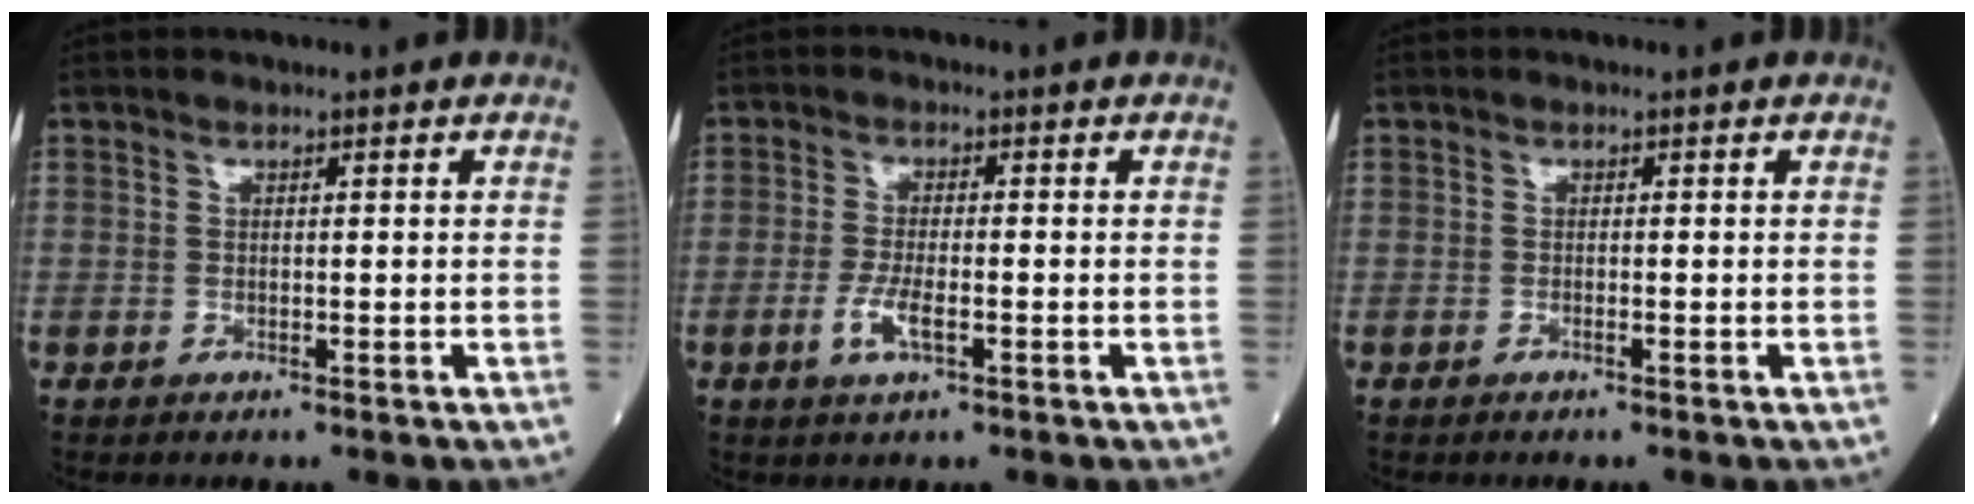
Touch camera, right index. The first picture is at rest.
{"total": 4.0, "force": [-1.4, 1.0, 3.6], "torque": [-0.077, -0.002, -0.025]}
{"total": 0.0}